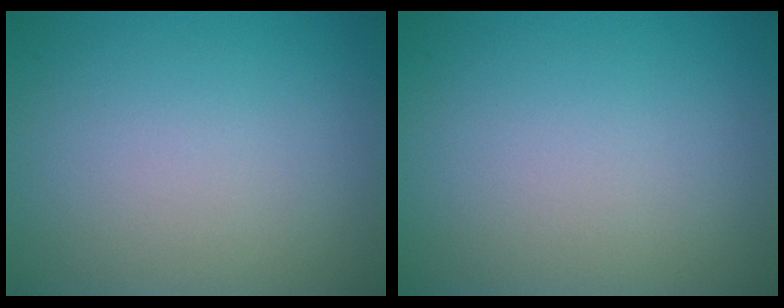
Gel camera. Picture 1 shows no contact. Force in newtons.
{"total": 0.0}